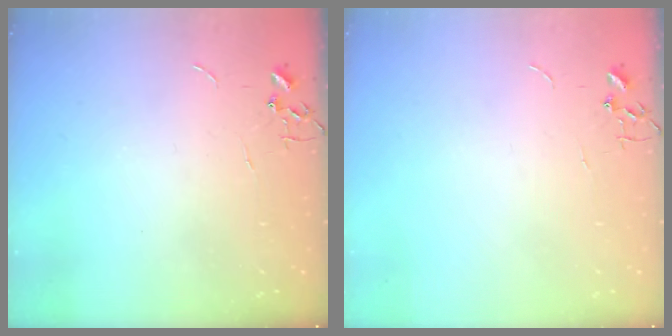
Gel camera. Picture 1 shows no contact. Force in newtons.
{"total": 0.0}